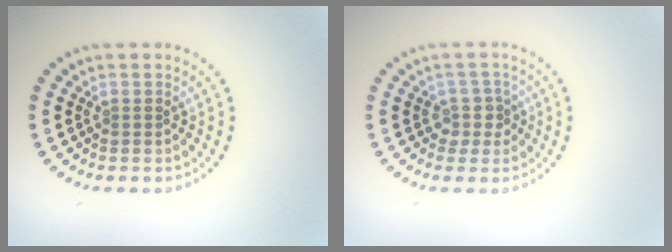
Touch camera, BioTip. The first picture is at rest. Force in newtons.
{"total": 2.1, "press": 1.6, "slide": 1.3}